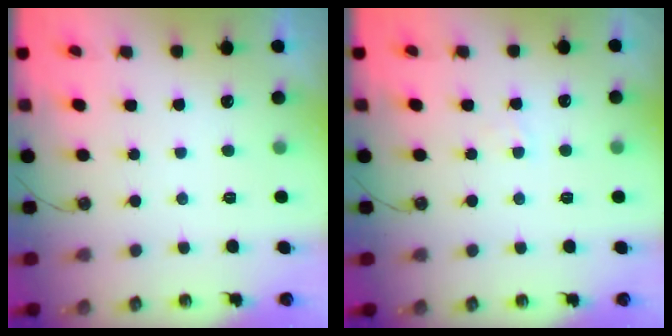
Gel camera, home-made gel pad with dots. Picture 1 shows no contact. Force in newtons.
{"total": 2.7, "press": 2.7, "slide": 0.4}